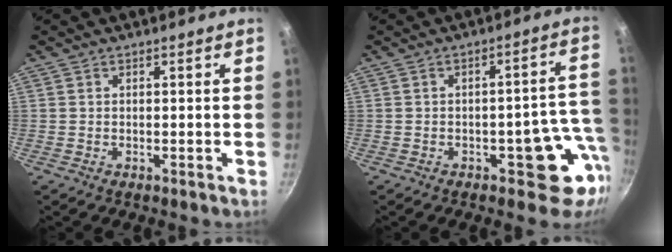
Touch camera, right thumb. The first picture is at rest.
{"total": 9.8, "force": [-3.3, 5.3, 7.6], "torque": [-0.023, 0.034, -0.036]}